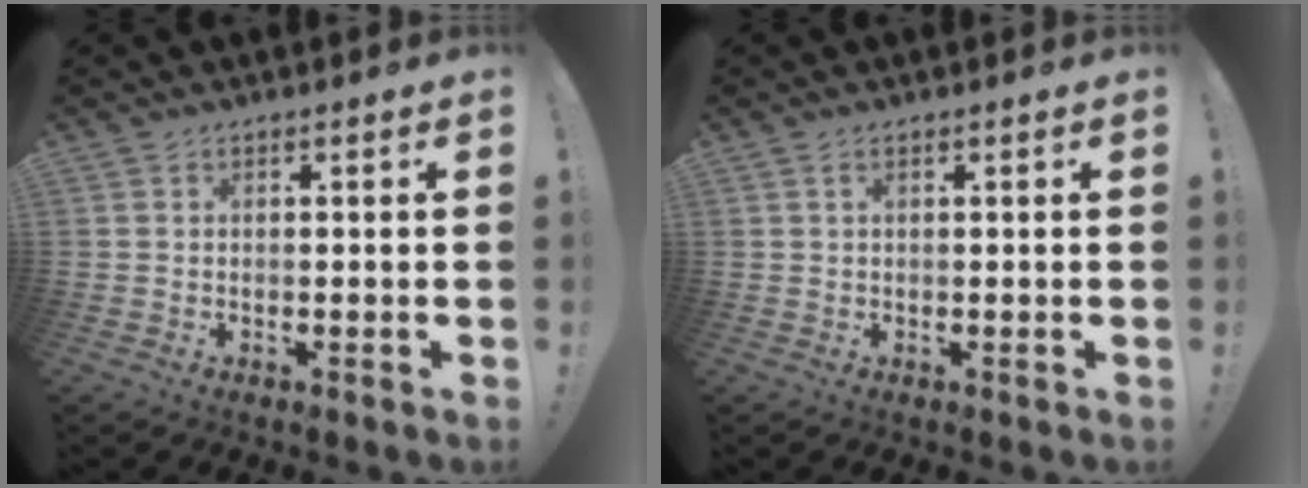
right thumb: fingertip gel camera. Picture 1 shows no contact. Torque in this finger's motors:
{"motor_torque": [-0.13, 0.06, -0.13, 0.08, 0.00]}